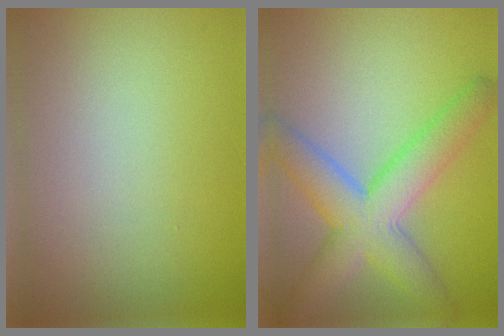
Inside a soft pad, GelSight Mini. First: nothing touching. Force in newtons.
{"total": 6.8, "press": 6.8, "slide": 0.2}